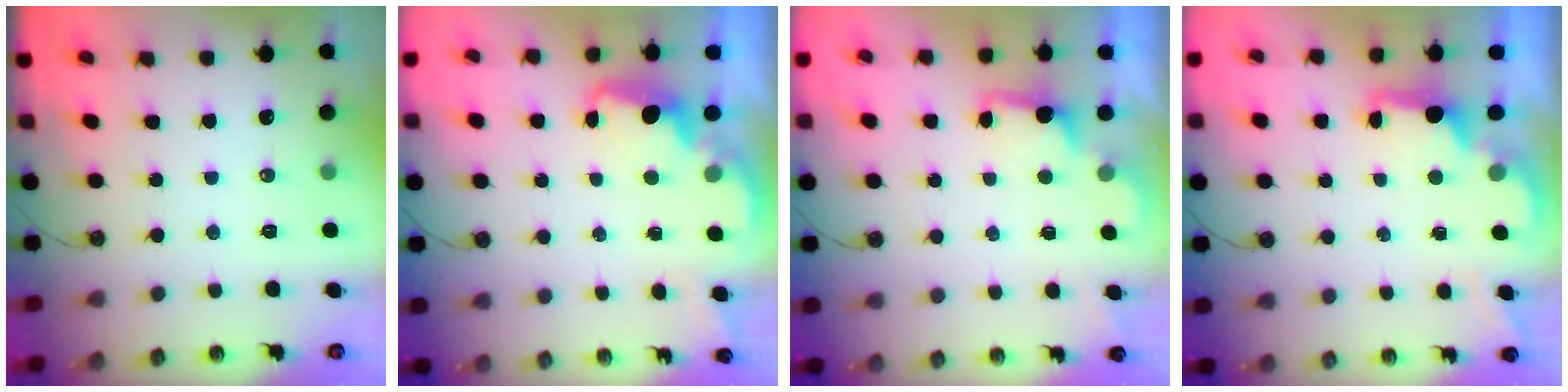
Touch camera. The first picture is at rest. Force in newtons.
{"total": 2.1, "press": 2.0, "slide": 0.6}
{"total": 1.8, "press": 1.5, "slide": 1.0}
{"total": 2.2, "press": 2.1, "slide": 0.8}